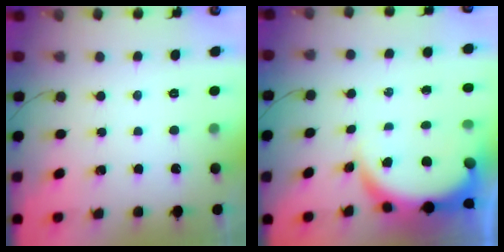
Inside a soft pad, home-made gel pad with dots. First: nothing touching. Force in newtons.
{"total": 6.3, "press": 6.2, "slide": 0.4}